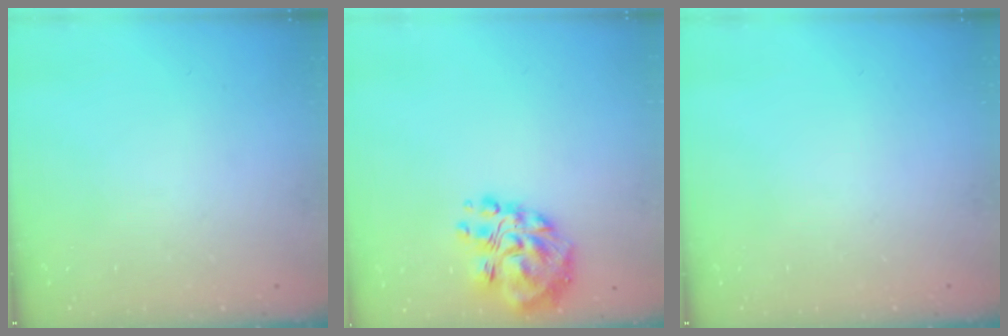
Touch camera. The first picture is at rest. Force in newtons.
{"total": 12.2, "press": 11.8, "slide": 3.0}
{"total": 0.0}